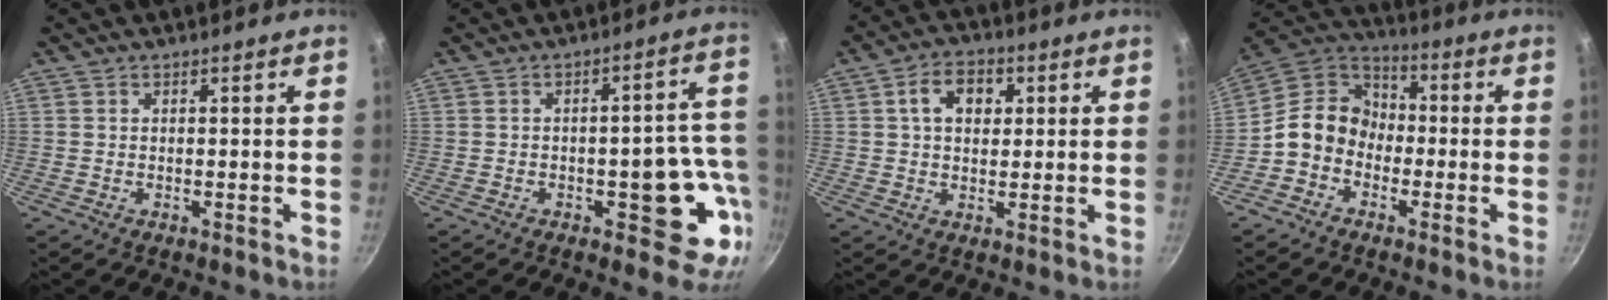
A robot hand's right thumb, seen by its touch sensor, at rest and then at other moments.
{"total": 11.9, "force": [-3.7, 5.6, 9.8], "torque": [-0.055, 0.034, -0.044]}
{"total": 7.5, "force": [2.0, 5.2, 5.0], "torque": [-0.061, 0.008, 0.027]}
{"total": 11.1, "force": [-2.7, 9.2, 5.5], "torque": [-0.058, 0.048, -0.078]}